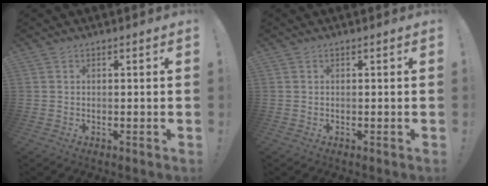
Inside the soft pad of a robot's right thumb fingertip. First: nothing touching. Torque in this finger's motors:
{"motor_torque": [0.00, 0.00, -0.05, 0.06, 0.02]}